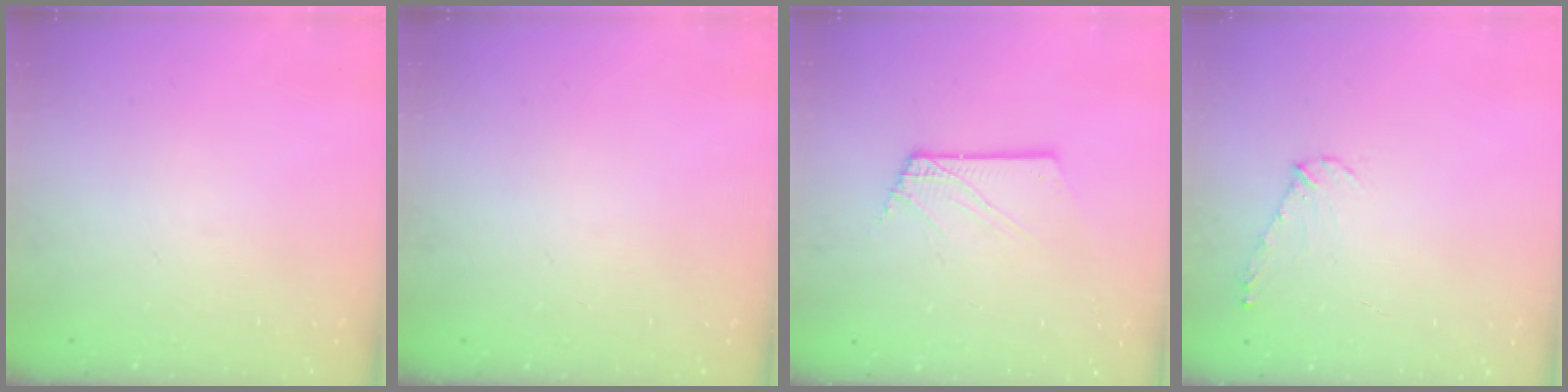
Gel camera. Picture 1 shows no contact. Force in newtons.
{"total": 0.0}
{"total": 3.3, "press": 3.3, "slide": 0.4}
{"total": 7.1, "press": 7.1, "slide": 0.8}